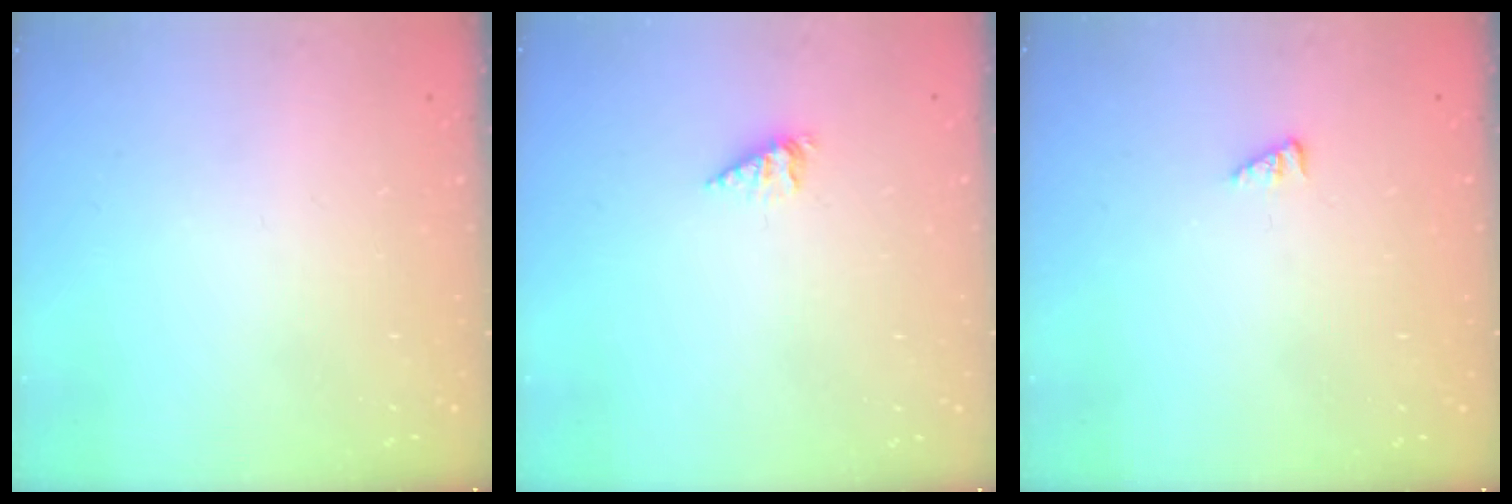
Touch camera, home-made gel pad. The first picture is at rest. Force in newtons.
{"total": 2.1, "press": 2.1, "slide": 0.3}
{"total": 1.6, "press": 1.5, "slide": 0.4}